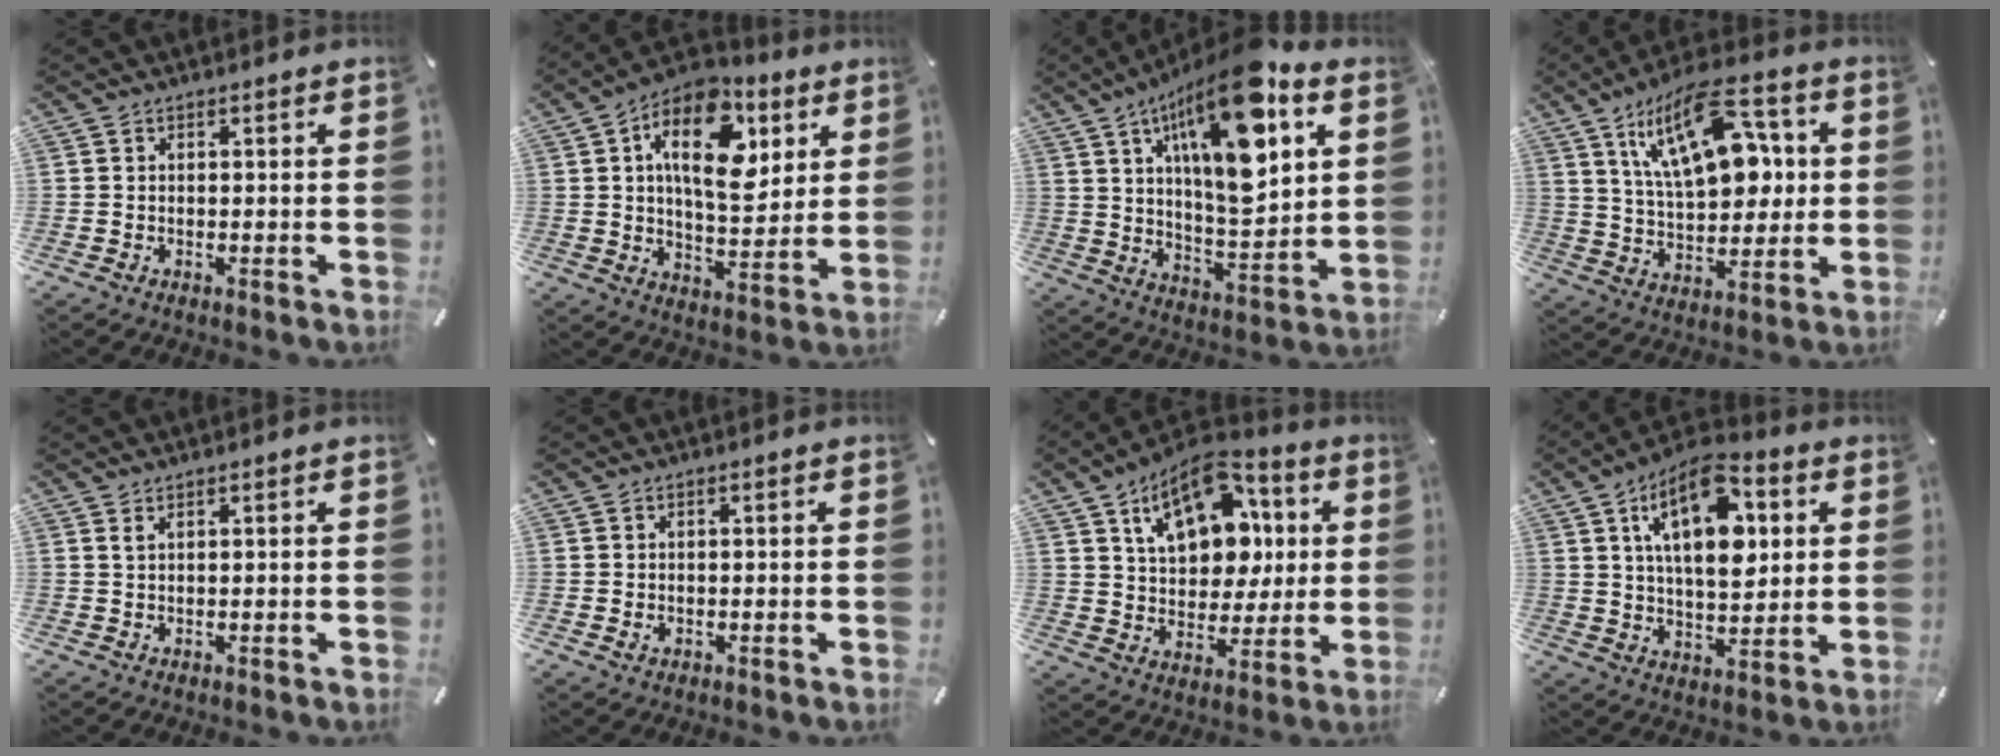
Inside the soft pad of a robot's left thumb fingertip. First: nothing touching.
{"total": 17.9, "force": [7.1, 10.0, 13.0], "torque": [-0.204, -0.020, 0.119]}
{"total": 21.6, "force": [9.7, 7.7, 17.7], "torque": [-0.299, -0.046, 0.144]}
{"total": 21.7, "force": [8.4, 11.1, 16.6], "torque": [-0.290, -0.024, 0.135]}
{"total": 1.0, "force": [0.5, 0.1, 0.8], "torque": [-0.016, -0.001, 0.010]}
{"total": 1.1, "force": [-0.1, 1.0, 0.6], "torque": [-0.013, 0.004, -0.003]}
{"total": 17.6, "force": [7.8, 11.9, 10.3], "torque": [-0.163, -0.029, 0.144]}
{"total": 17.3, "force": [6.7, 8.9, 13.2], "torque": [-0.231, -0.021, 0.109]}